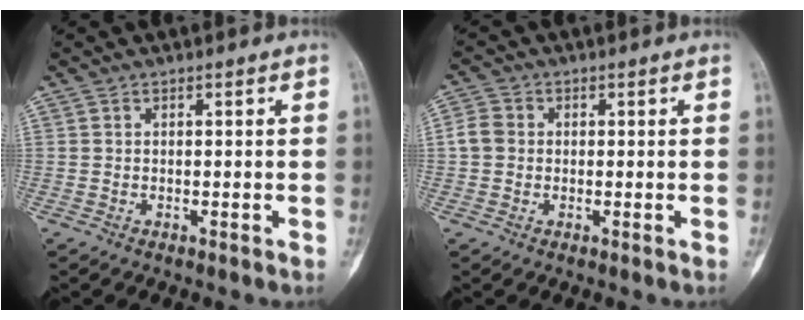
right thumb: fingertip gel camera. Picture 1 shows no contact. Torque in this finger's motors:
{"motor_torque": [-0.18, -0.02, 0.45, -0.18, 0.00]}